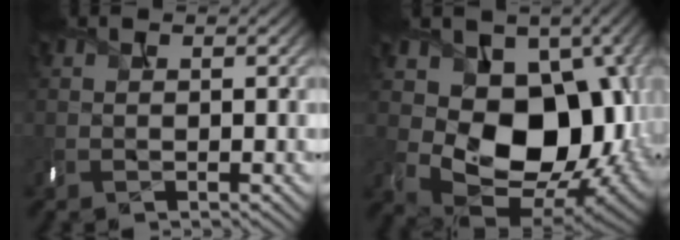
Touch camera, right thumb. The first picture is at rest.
{"total": 13.4, "force": [0.6, 9.8, 9.0], "torque": [-0.136, -0.040, 0.025]}